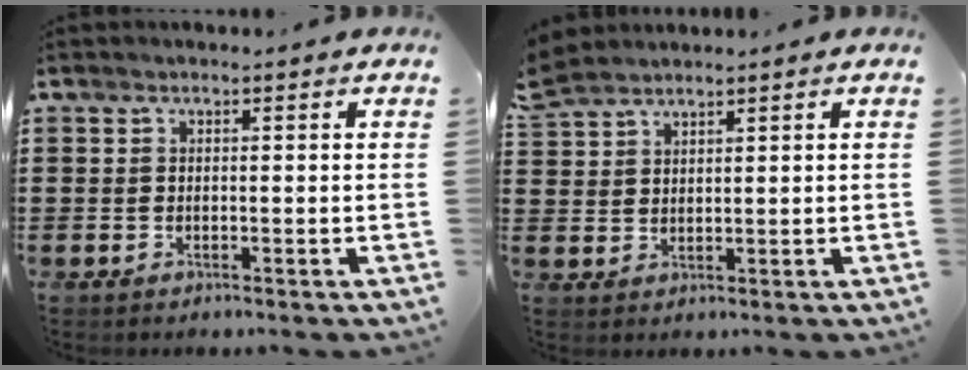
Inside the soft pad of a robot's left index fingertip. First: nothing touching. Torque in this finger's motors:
{"motor_torque": [0.64, -0.65, 0.09, 0.05]}